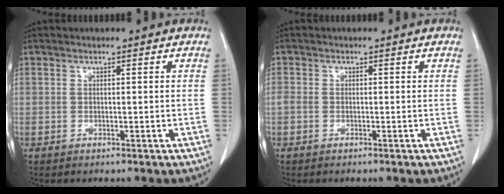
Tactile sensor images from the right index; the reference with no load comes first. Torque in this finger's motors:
{"motor_torque": [0.13, 0.04, 0.06, 0.01]}